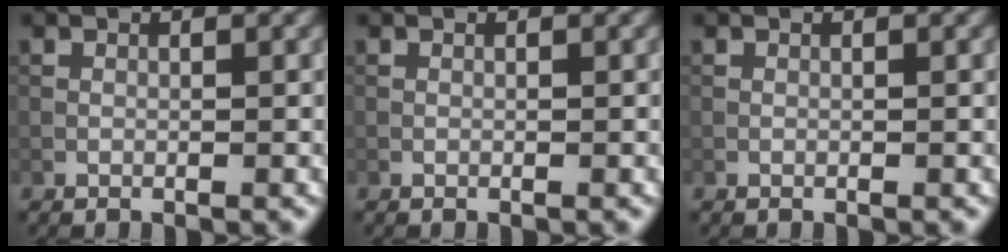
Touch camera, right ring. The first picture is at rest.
{"total": 0.0}
{"total": 0.0}